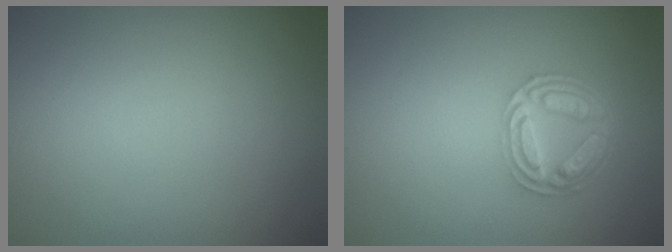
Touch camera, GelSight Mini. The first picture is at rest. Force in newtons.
{"total": 4.7, "press": 3.7, "slide": 3.0}